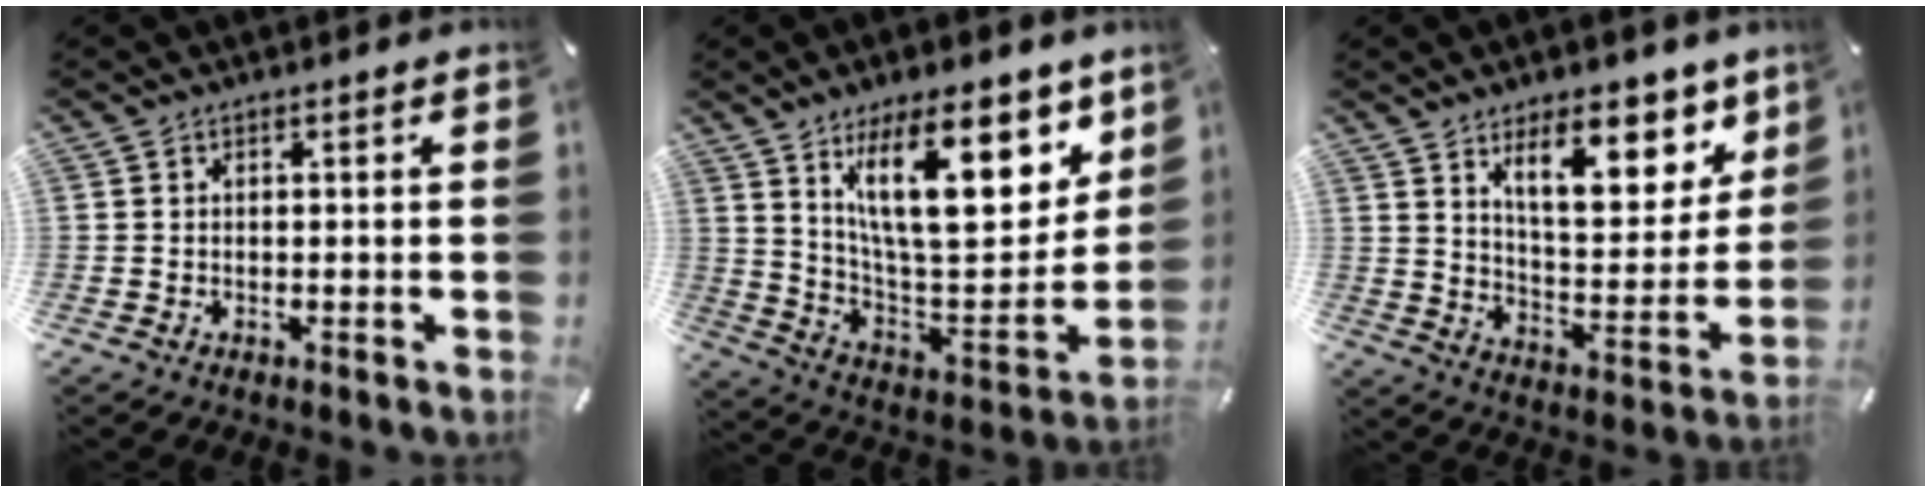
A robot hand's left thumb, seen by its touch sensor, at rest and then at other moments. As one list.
[{"total": 25.1, "force": [12.6, 10.5, 19.0], "torque": [-0.295, -0.067, 0.207]}, {"total": 16.5, "force": [10.2, 7.3, 10.6], "torque": [-0.145, -0.059, 0.170]}]